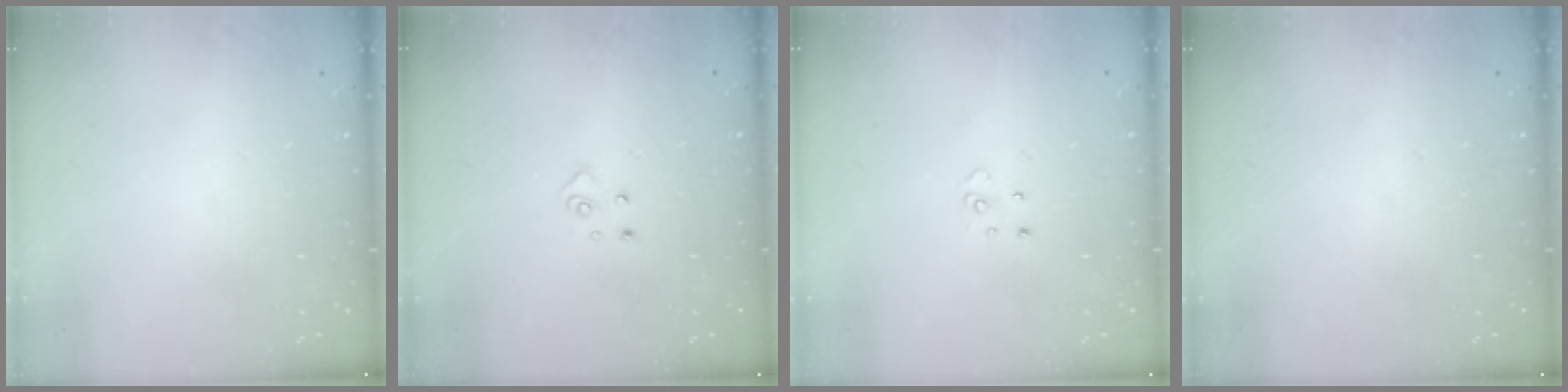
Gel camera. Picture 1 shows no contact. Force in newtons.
{"total": 4.3, "press": 4.3, "slide": 0.4}
{"total": 3.2, "press": 3.2, "slide": 0.3}
{"total": 0.0}